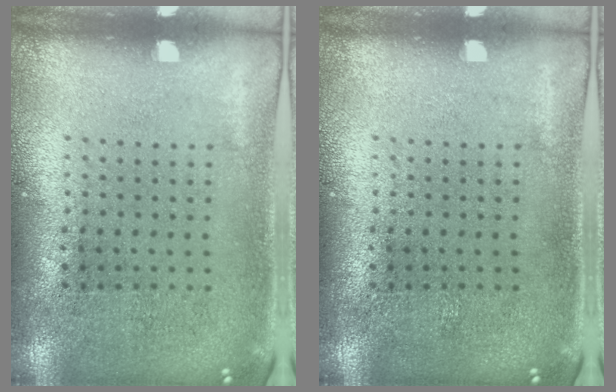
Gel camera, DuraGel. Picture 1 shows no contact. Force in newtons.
{"total": 0.0}